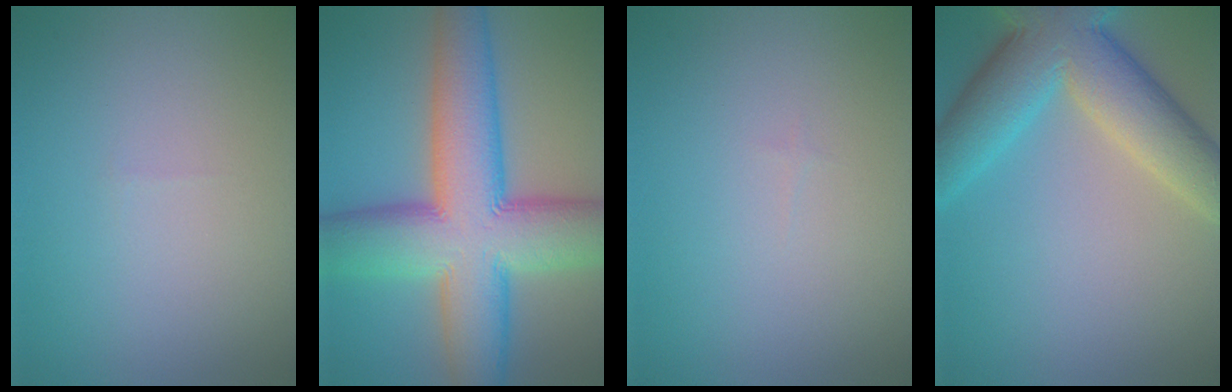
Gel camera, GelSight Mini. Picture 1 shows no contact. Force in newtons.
{"total": 14.2, "press": 14.2, "slide": 0.4}
{"total": 0.0}
{"total": 9.8, "press": 9.8, "slide": 0.6}